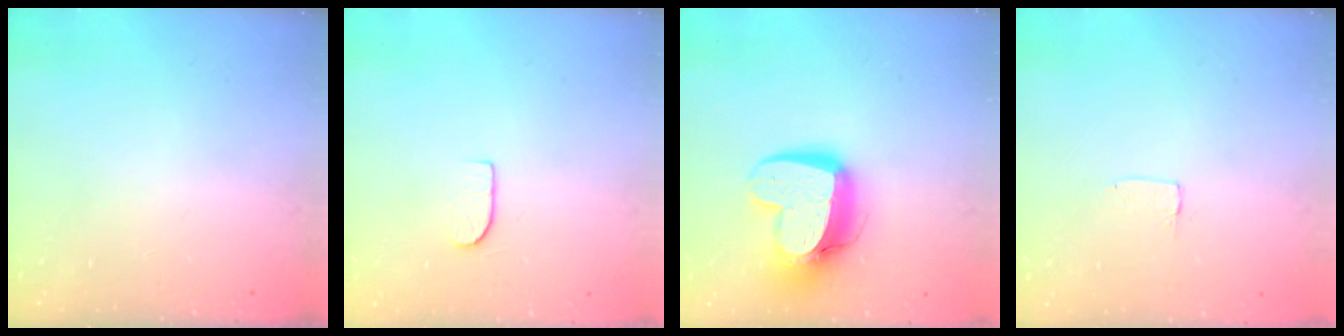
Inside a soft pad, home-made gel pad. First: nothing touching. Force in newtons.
{"total": 5.5, "press": 5.5, "slide": 0.6}
{"total": 15.5, "press": 15.5, "slide": 1.2}
{"total": 1.2, "press": 1.2, "slide": 0.0}